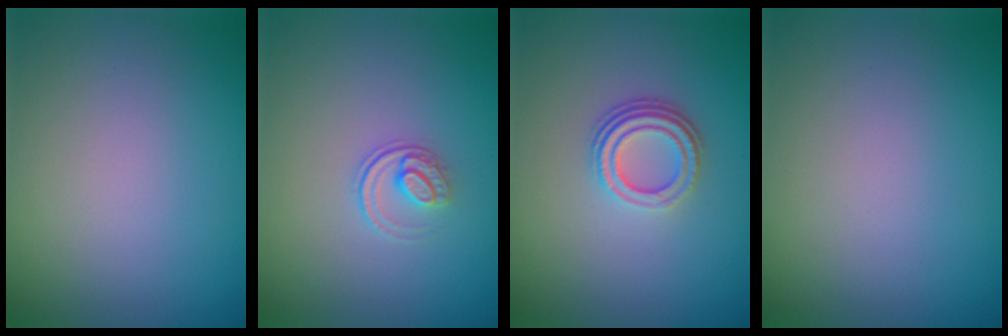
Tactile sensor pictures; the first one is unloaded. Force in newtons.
{"total": 1.5, "press": 1.1, "slide": 1.1}
{"total": 3.3, "press": 2.4, "slide": 2.3}
{"total": 0.0}